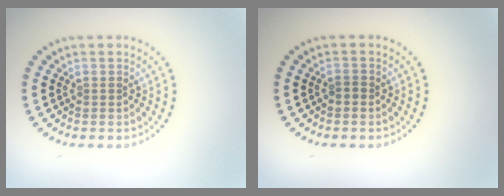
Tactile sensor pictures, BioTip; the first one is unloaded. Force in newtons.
{"total": 0.7, "press": 0.6, "slide": 0.3}